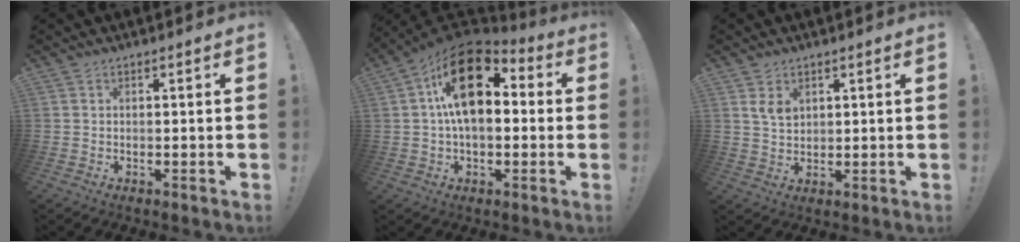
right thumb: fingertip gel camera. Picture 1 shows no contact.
{"total": 20.2, "force": [4.9, 11.9, 15.6], "torque": [-0.253, -0.003, 0.089]}
{"total": 4.4, "force": [2.2, 2.9, 2.5], "torque": [-0.029, -0.011, 0.039]}